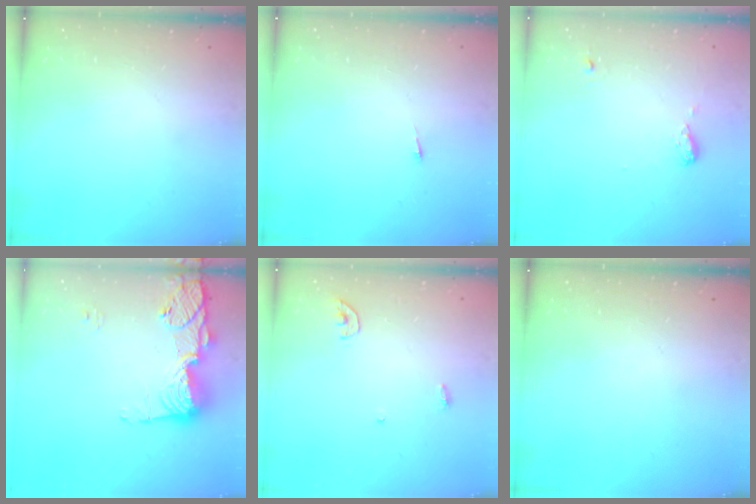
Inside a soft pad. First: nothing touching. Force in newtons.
{"total": 2.6, "press": 2.5, "slide": 0.3}
{"total": 7.0, "press": 6.3, "slide": 2.9}
{"total": 14.2, "press": 14.2, "slide": 1.5}
{"total": 3.8, "press": 3.8, "slide": 0.3}
{"total": 0.0}